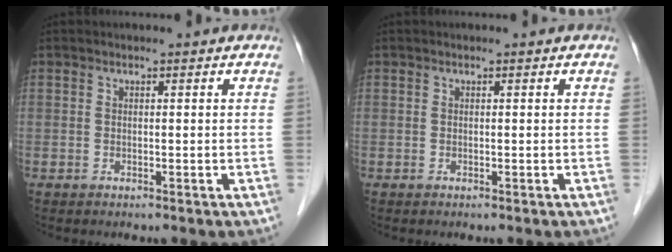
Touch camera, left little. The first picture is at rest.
{"total": 0.0}